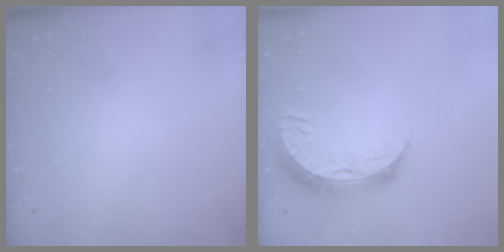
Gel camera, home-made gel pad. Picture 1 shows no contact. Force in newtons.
{"total": 10.5, "press": 10.4, "slide": 0.9}